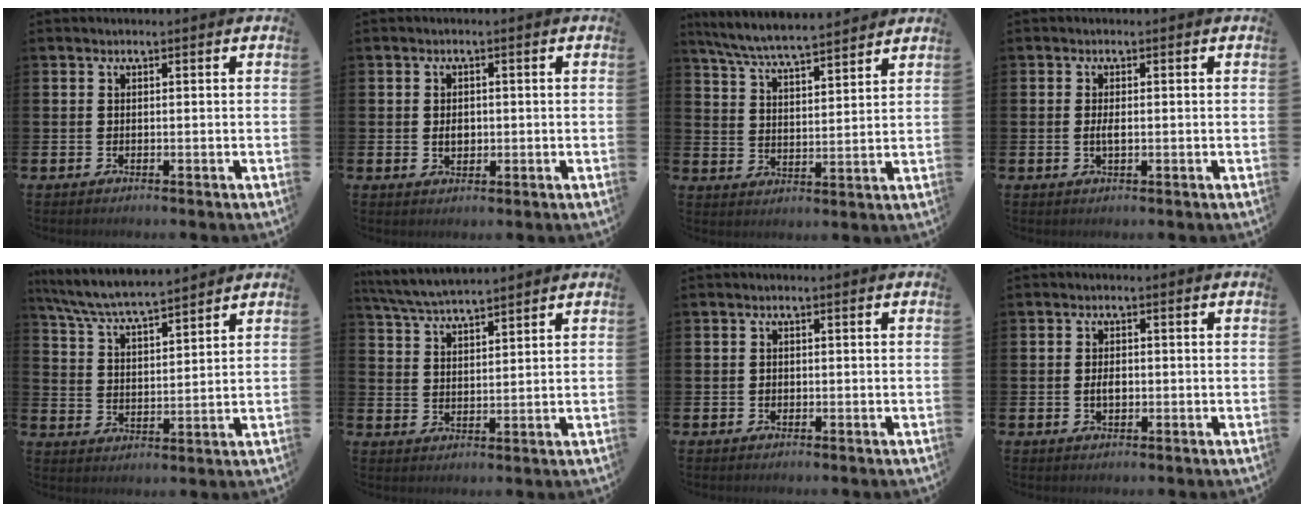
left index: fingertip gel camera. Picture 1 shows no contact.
{"total": 2.2, "force": [0.0, 1.5, 1.5], "torque": [-0.007, -0.002, -0.007]}
{"total": 6.8, "force": [6.6, 0.2, 1.8], "torque": [-0.059, -0.039, 0.117]}
{"total": 1.6, "force": [-0.1, 0.6, 1.5], "torque": [-0.021, -0.001, -0.005]}
{"total": 6.7, "force": [6.4, 0.3, 1.7], "torque": [-0.060, -0.038, 0.113]}
{"total": 5.3, "force": [5.2, 0.3, 1.0], "torque": [-0.040, -0.022, 0.095]}
{"total": 0.7, "force": [-0.1, 0.7, 0.2], "torque": [0.011, -0.001, -0.006]}
{"total": 2.1, "force": [-0.2, 1.3, 1.7], "torque": [-0.017, 0.000, -0.009]}